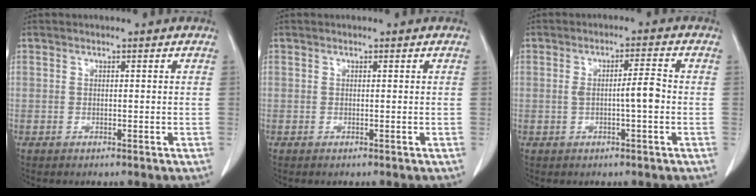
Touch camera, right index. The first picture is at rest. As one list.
[{"total": 0.0}, {"total": 4.2, "force": [-0.5, 0.3, 4.2], "torque": [-0.071, 0.007, -0.006]}]